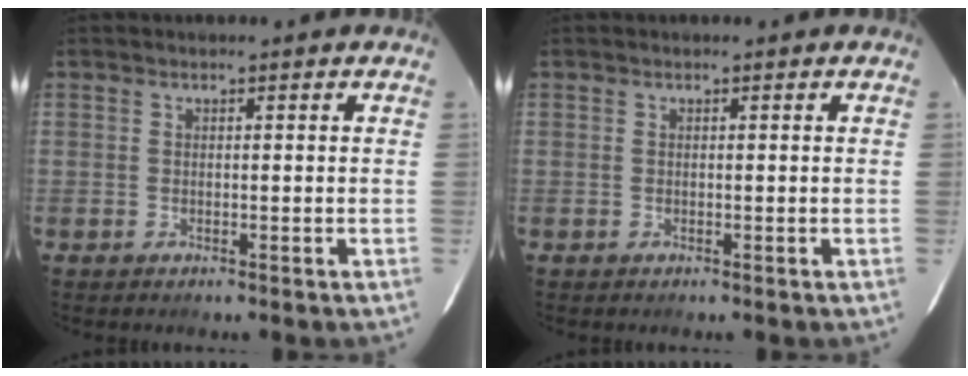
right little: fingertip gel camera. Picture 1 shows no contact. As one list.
[{"total": 0.0}]